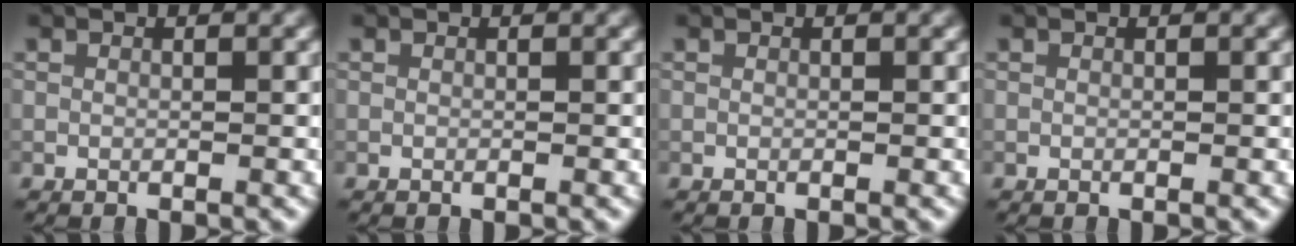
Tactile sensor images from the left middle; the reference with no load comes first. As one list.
[{"total": 0.0}, {"total": 0.0}, {"total": 0.0}]